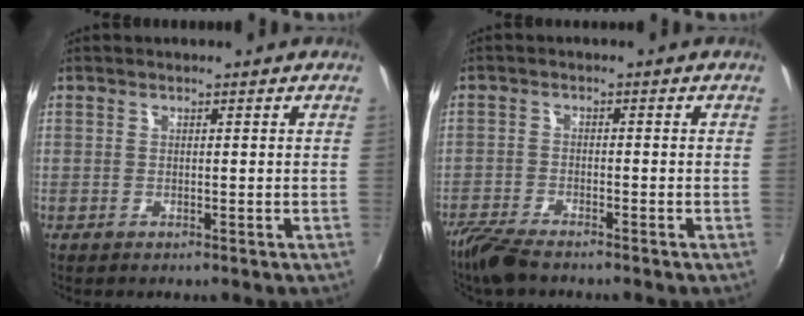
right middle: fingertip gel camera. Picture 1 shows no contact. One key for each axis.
{"total": 6.3, "fx": -5.4, "fy": 1.1, "fz": 3.0, "tx": -0.084, "ty": -0.022, "tz": -0.104}